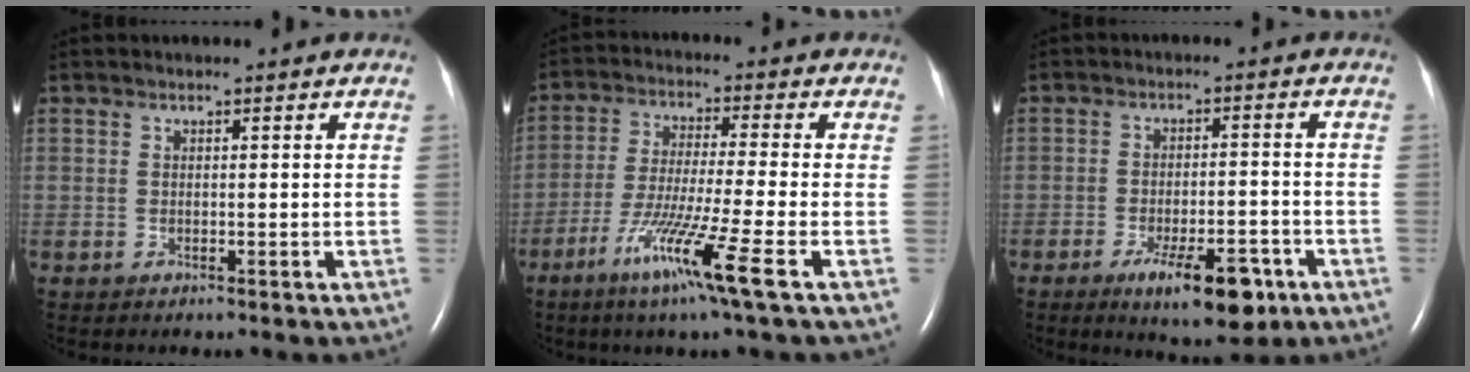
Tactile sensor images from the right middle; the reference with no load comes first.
{"total": 11.5, "force": [-5.8, -1.6, 9.8], "torque": [-0.189, -0.038, -0.108]}
{"total": 9.5, "force": [-5.3, 2.7, 7.4], "torque": [-0.116, -0.009, -0.073]}